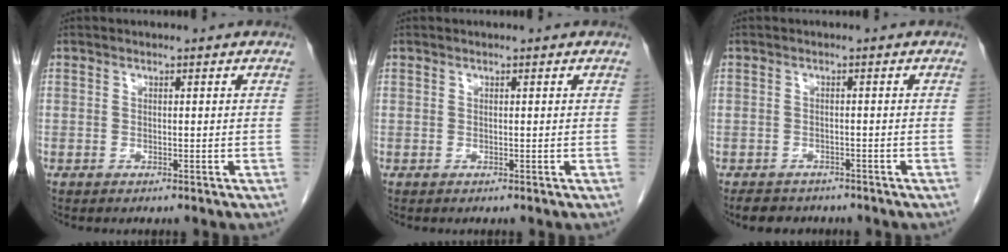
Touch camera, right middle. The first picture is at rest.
{"total": 0.0}
{"total": 4.9, "force": [-4.2, 2.3, 1.2], "torque": [-0.021, 0.000, -0.055]}